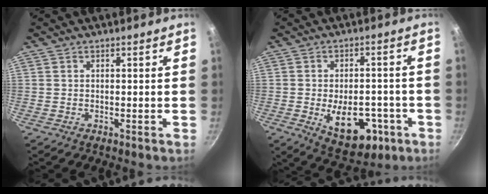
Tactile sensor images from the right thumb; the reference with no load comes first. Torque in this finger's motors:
{"motor_torque": [-0.08, 0.35, 0.48, 0.48, 0.13]}